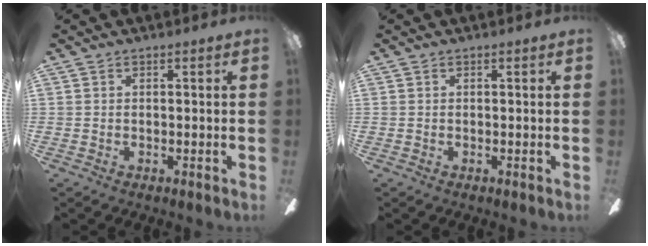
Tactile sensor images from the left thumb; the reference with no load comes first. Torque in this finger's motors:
{"motor_torque": [0.00, 0.00, 0.00, 0.00, 0.00]}